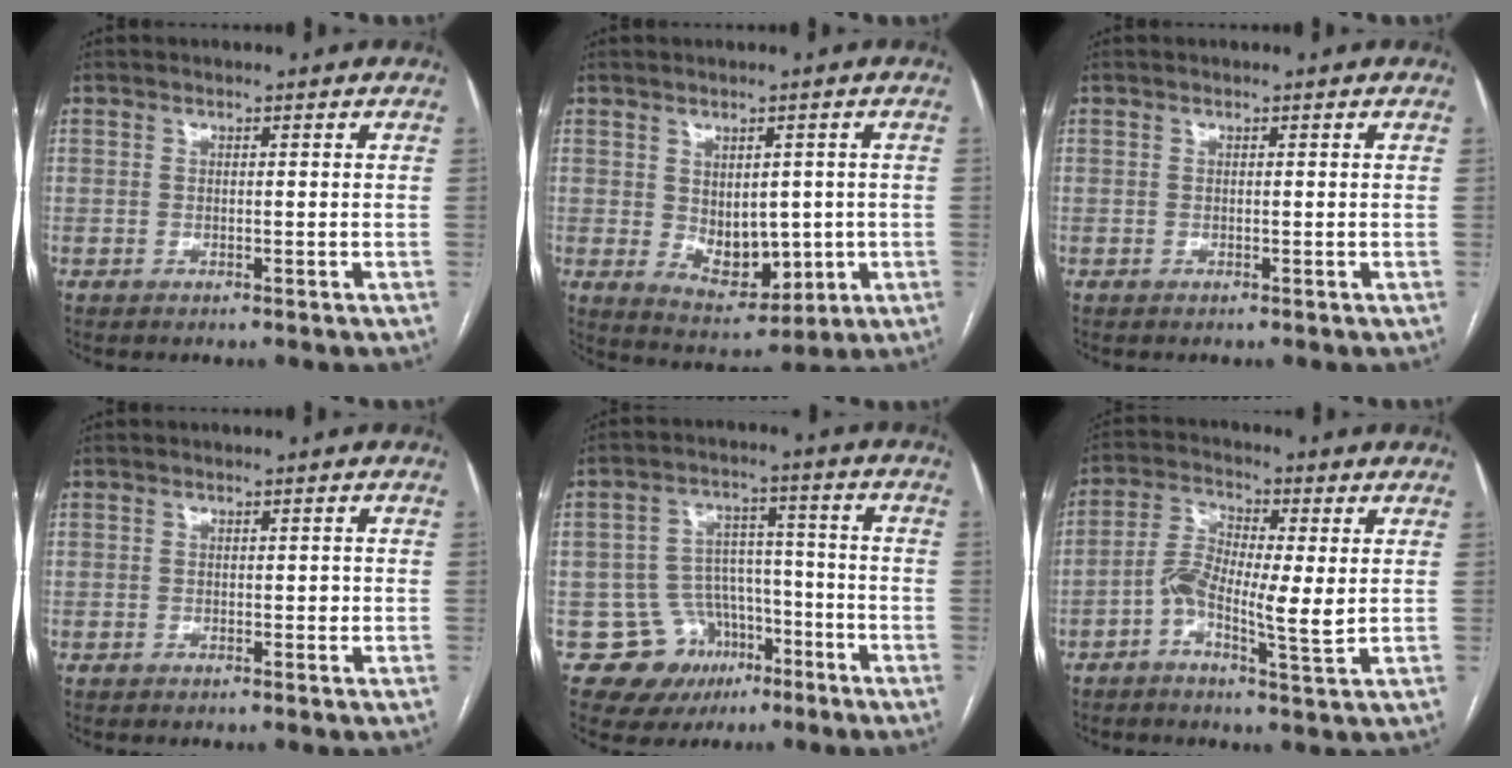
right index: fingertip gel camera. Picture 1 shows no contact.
{"total": 8.1, "force": [-0.5, 4.8, 6.4], "torque": [-0.096, -0.003, 0.014]}
{"total": 0.0}
{"total": 0.7, "force": [-0.1, 0.4, 0.5], "torque": [-0.004, 0.002, -0.002]}
{"total": 9.5, "force": [-4.8, 8.0, 1.4], "torque": [-0.011, 0.045, -0.061]}
{"total": 8.1, "force": [-1.0, 1.9, 7.8], "torque": [-0.152, 0.008, -0.023]}